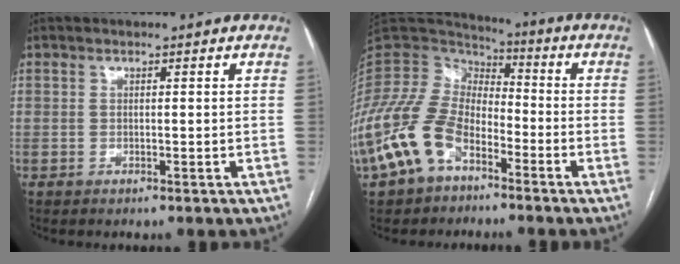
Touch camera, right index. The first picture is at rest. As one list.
[{"total": 14.9, "force": [-7.7, 8.7, 9.4], "torque": [-0.217, 0.008, -0.155]}]